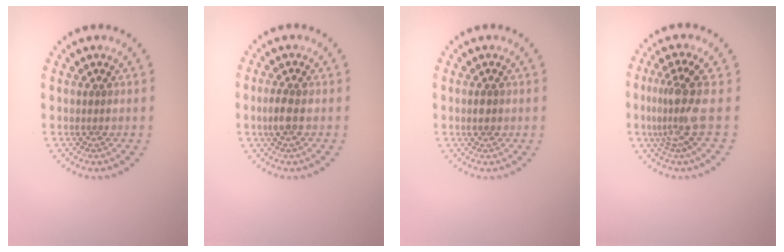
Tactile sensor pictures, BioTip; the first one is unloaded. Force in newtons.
{"total": 1.8, "press": 1.7, "slide": 0.4}
{"total": 1.3, "press": 1.3, "slide": 0.1}
{"total": 3.6, "press": 2.4, "slide": 2.6}